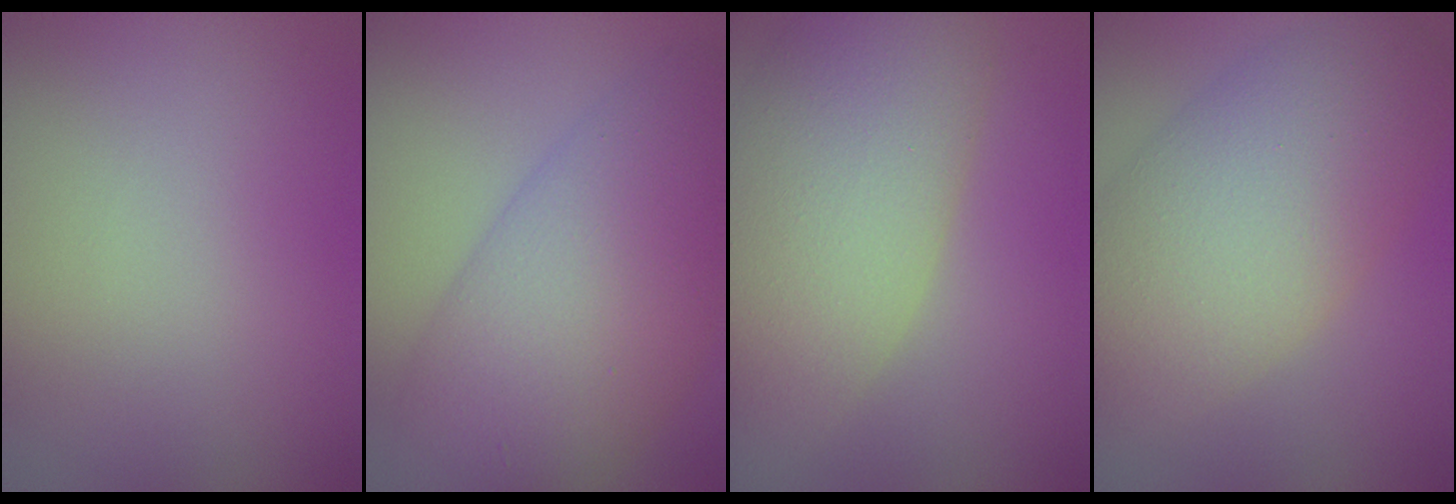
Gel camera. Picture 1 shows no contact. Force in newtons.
{"total": 9.5, "press": 9.5, "slide": 0.3}
{"total": 9.9, "press": 9.8, "slide": 1.0}
{"total": 9.9, "press": 9.9, "slide": 0.6}